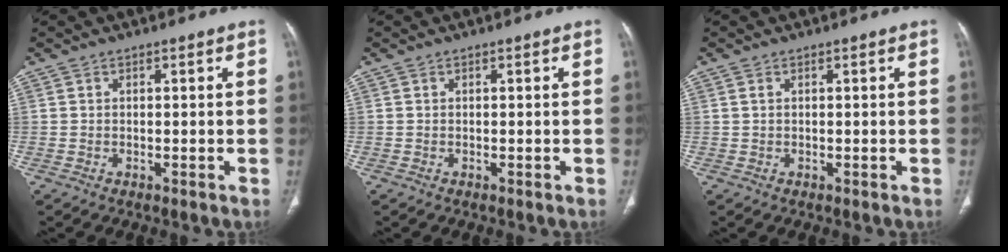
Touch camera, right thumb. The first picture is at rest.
{"total": 0.0}
{"total": 0.7, "force": [0.4, 0.3, 0.5], "torque": [-0.014, 0.007, 0.009]}